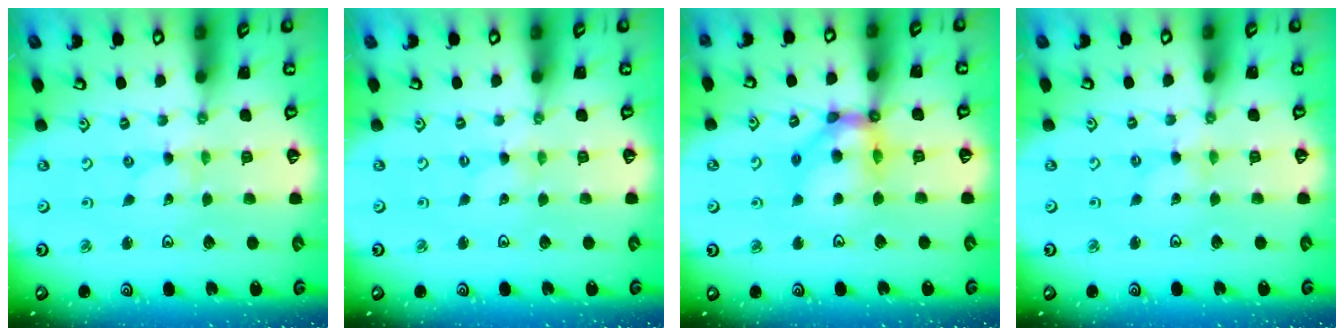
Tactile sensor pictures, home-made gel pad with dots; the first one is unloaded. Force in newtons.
{"total": 0.0}
{"total": 12.2, "press": 12.1, "slide": 1.4}
{"total": 0.0}